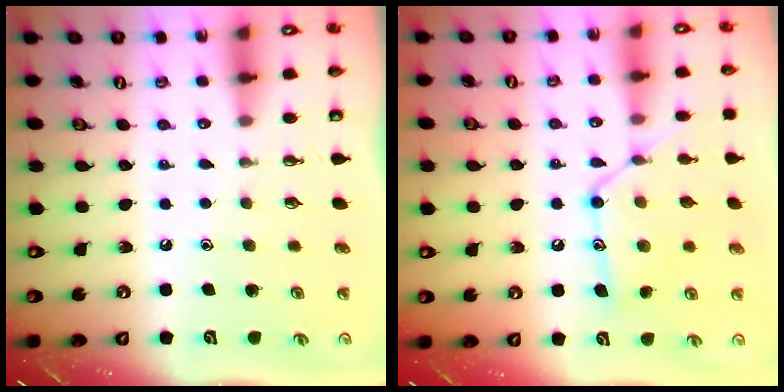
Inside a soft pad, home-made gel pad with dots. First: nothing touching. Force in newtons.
{"total": 14.2, "press": 14.2, "slide": 1.1}